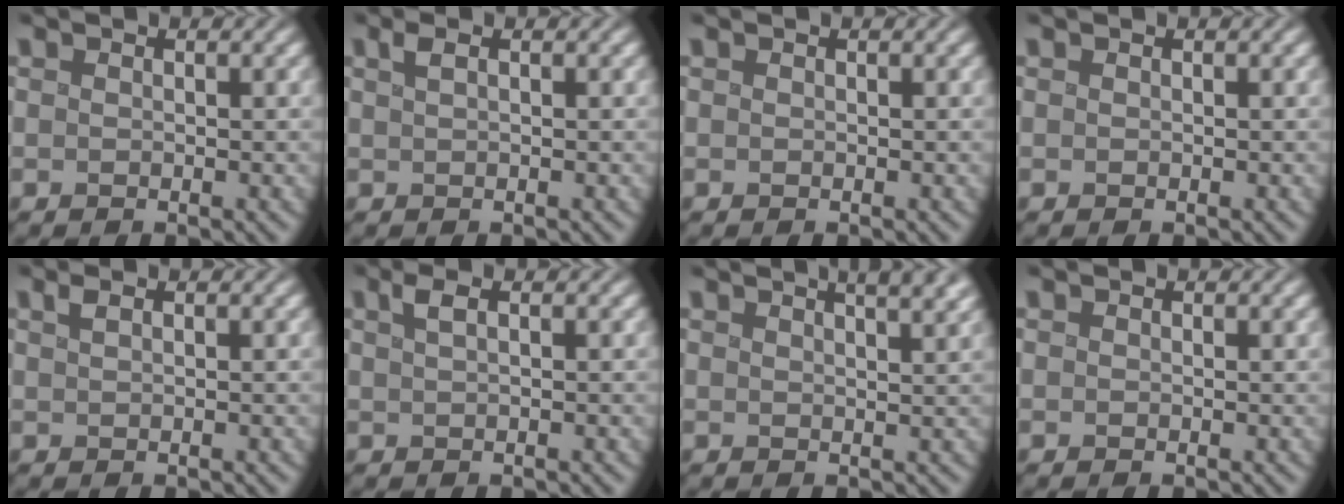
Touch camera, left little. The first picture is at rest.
{"total": 1.0, "force": [0.4, 0.2, 0.9], "torque": [-0.024, 0.007, 0.011]}
{"total": 0.0}
{"total": 0.0}
{"total": 0.8, "force": [0.4, 0.1, 0.6], "torque": [-0.015, 0.006, 0.011]}
{"total": 1.4, "force": [0.6, 0.2, 1.2], "torque": [-0.032, 0.007, 0.014]}
{"total": 4.1, "force": [2.8, 1.1, 2.8], "torque": [-0.029, 0.022, 0.030]}
{"total": 0.0}